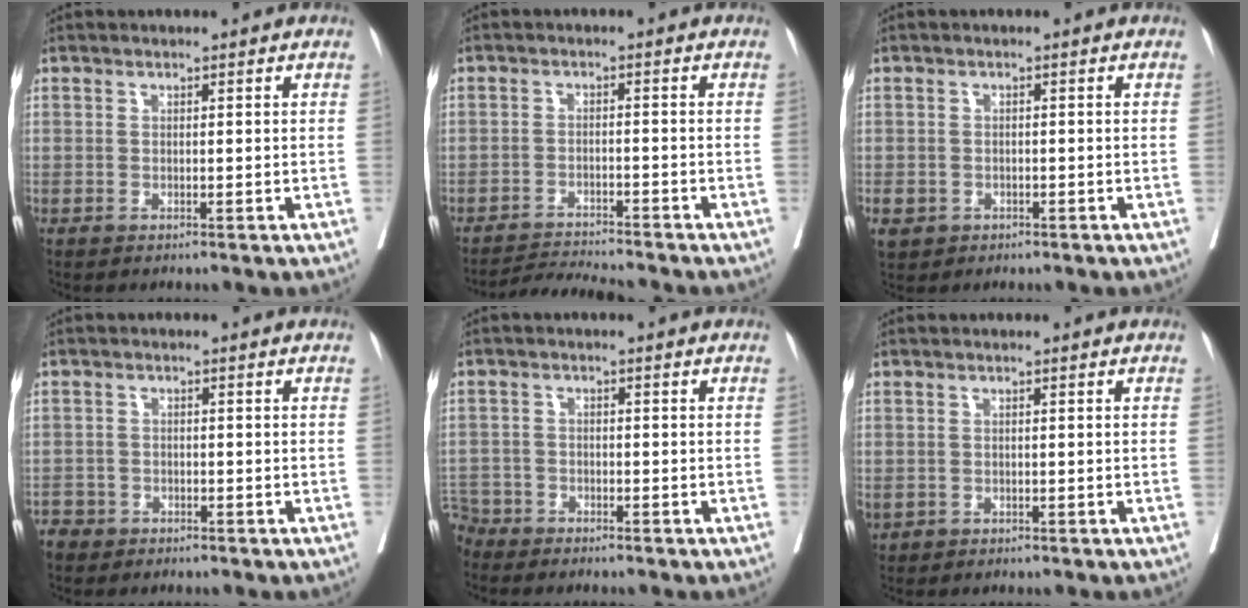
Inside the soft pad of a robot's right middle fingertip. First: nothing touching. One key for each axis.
{"total": 5.2, "fx": -5.0, "fy": -1.1, "fz": 0.3, "tx": -0.006, "ty": -0.013, "tz": -0.087}
{"total": 4.4, "fx": -2.1, "fy": 3.7, "fz": 1.2, "tx": -0.033, "ty": 0.000, "tz": -0.028}
{"total": 2.7, "fx": -2.0, "fy": 1.8, "fz": 0.0, "tx": -0.008, "ty": 0.007, "tz": -0.038}
{"total": 4.4, "fx": -4.0, "fy": 1.7, "fz": -0.7, "tx": 0.012, "ty": -0.004, "tz": -0.081}
{"total": 1.6, "fx": -0.6, "fy": 1.3, "fz": 0.8, "tx": -0.025, "ty": 0.004, "tz": 0.000}